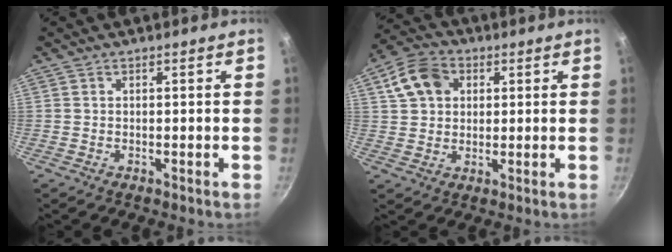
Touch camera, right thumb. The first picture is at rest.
{"total": 9.5, "force": [3.0, 7.3, 5.3], "torque": [-0.080, 0.011, 0.045]}